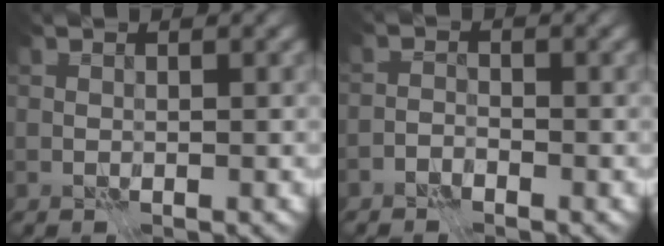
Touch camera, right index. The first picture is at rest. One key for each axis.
{"total": 1.4, "fx": -1.4, "fy": 0.3, "fz": 0.3, "tx": 0.001, "ty": 0.011, "tz": -0.033}